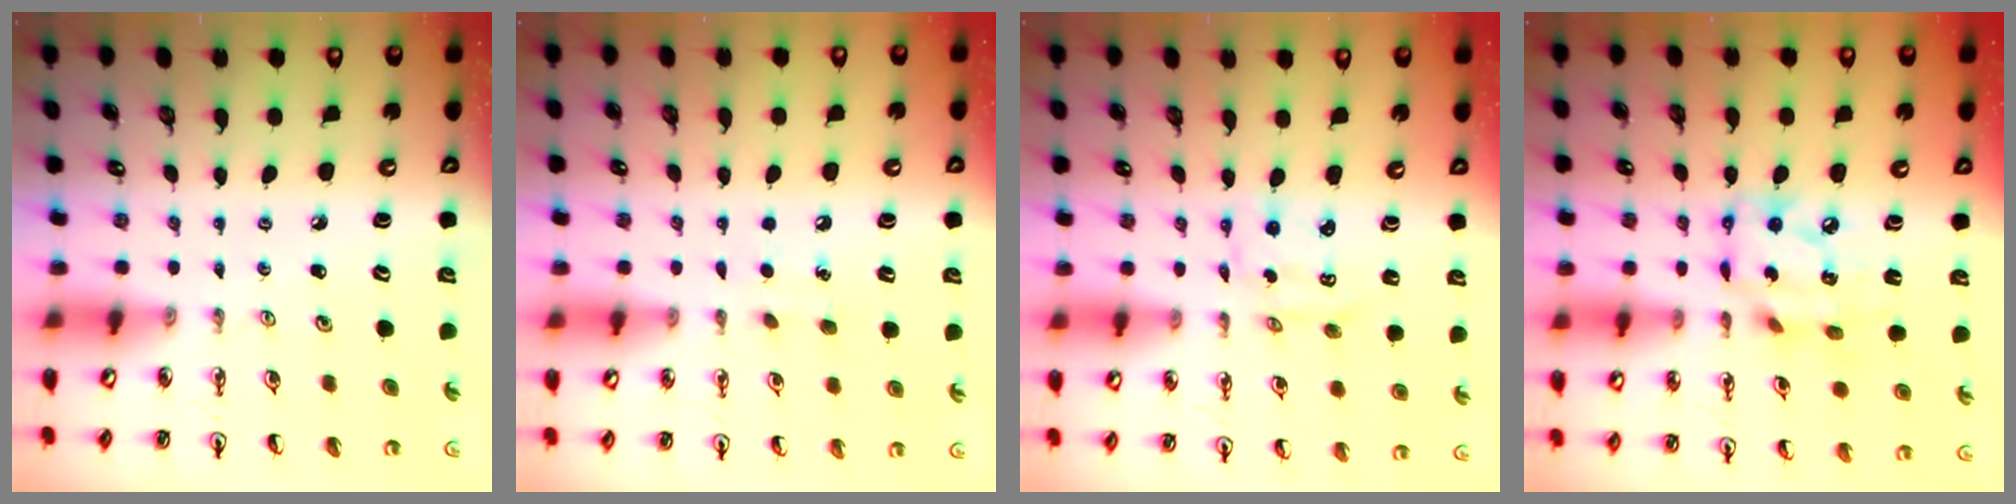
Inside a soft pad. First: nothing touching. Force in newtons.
{"total": 6.1, "press": 6.1, "slide": 0.7}
{"total": 1.2, "press": 1.2, "slide": 0.1}
{"total": 13.7, "press": 13.6, "slide": 1.3}